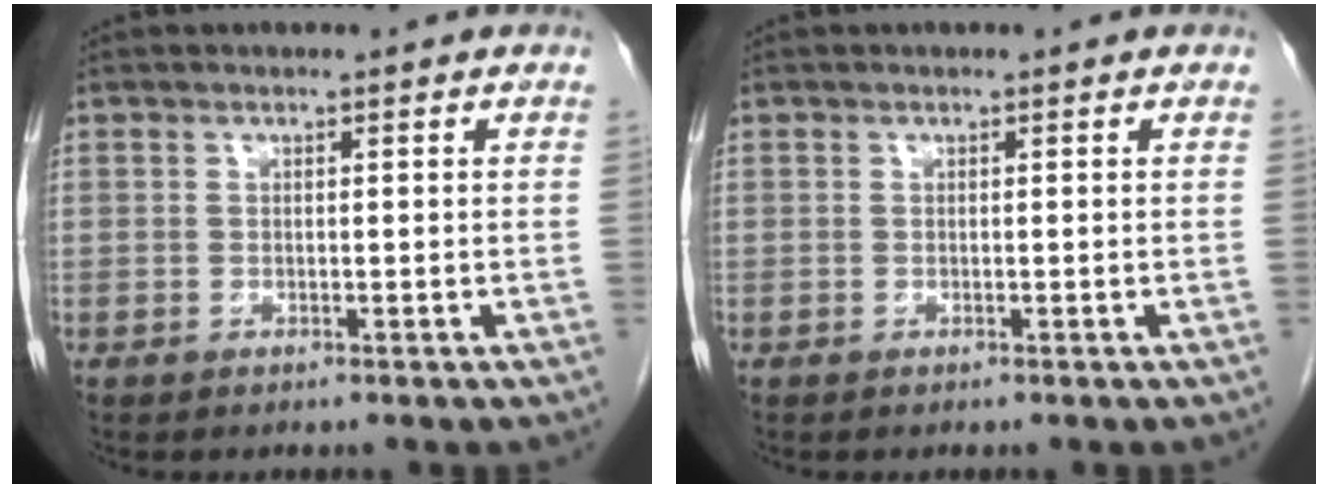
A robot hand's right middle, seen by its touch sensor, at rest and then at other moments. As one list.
[{"total": 0.0}]